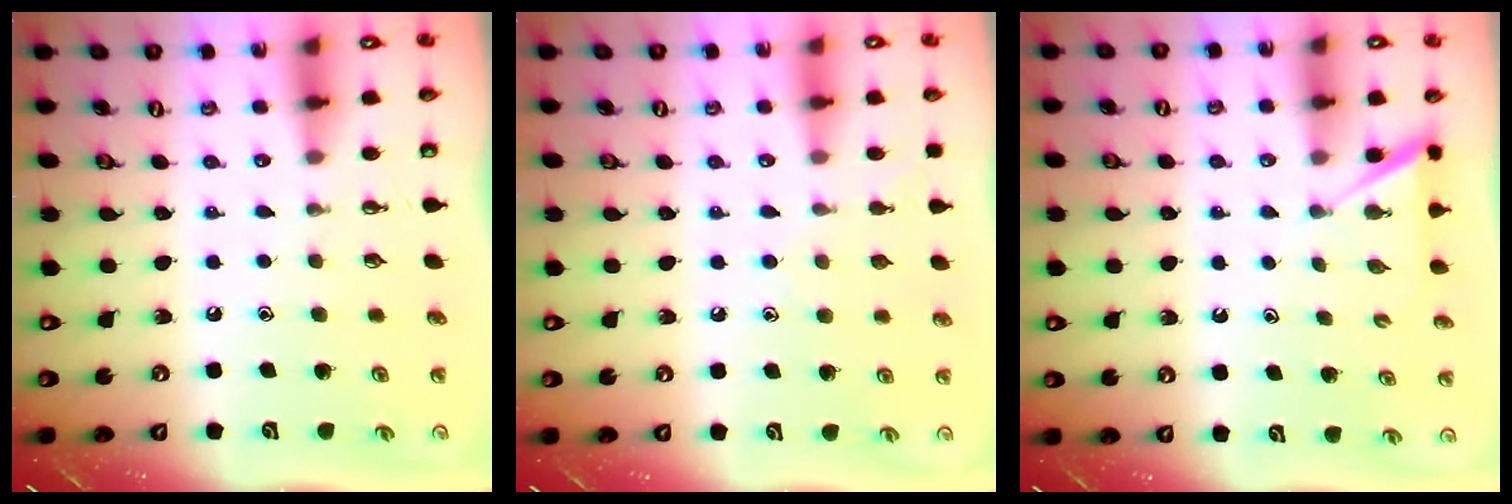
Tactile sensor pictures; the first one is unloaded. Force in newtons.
{"total": 5.5, "press": 5.5, "slide": 0.5}
{"total": 3.0, "press": 3.0, "slide": 0.2}